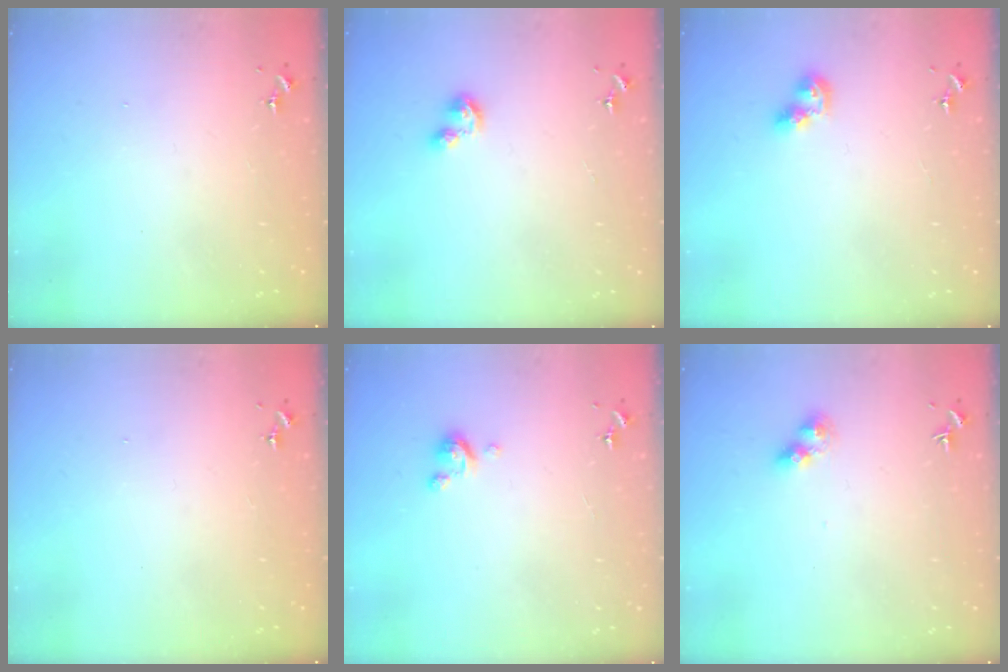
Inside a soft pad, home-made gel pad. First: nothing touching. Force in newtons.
{"total": 3.3, "press": 3.2, "slide": 0.4}
{"total": 6.9, "press": 6.9, "slide": 0.7}
{"total": 0.0}
{"total": 3.8, "press": 3.8, "slide": 0.3}
{"total": 7.4, "press": 7.3, "slide": 0.6}